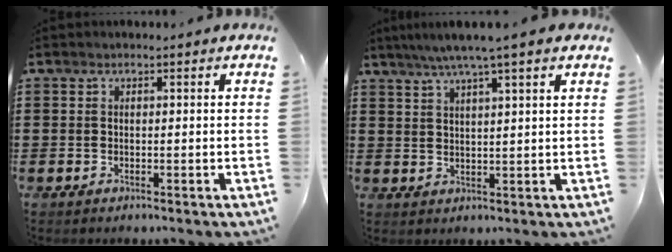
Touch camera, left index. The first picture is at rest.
{"total": 4.7, "force": [3.4, -0.6, 3.1], "torque": [-0.069, -0.007, 0.058]}